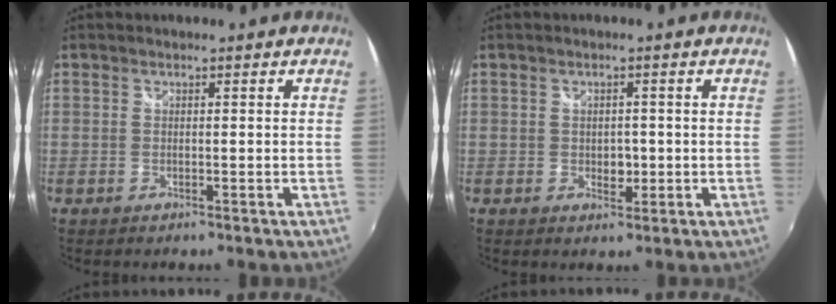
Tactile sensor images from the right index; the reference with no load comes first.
{"total": 2.4, "force": [-0.3, 1.9, 1.4], "torque": [-0.019, -0.001, -0.005]}